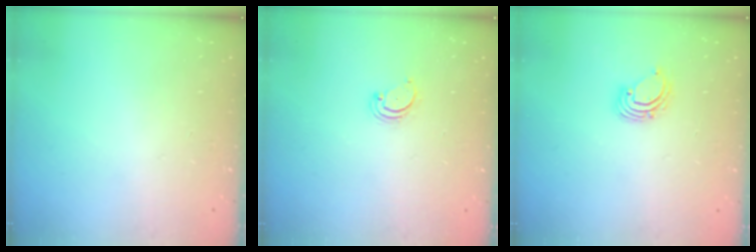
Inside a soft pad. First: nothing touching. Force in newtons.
{"total": 2.6, "press": 2.5, "slide": 0.3}
{"total": 2.6, "press": 2.6, "slide": 0.2}